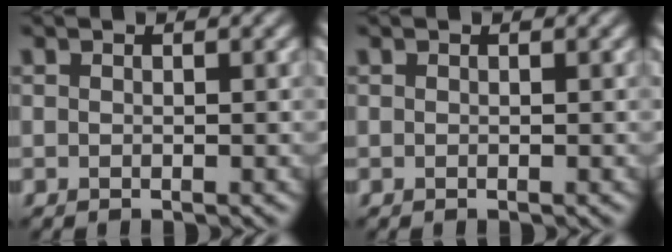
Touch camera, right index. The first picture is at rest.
{"total": 0.0}